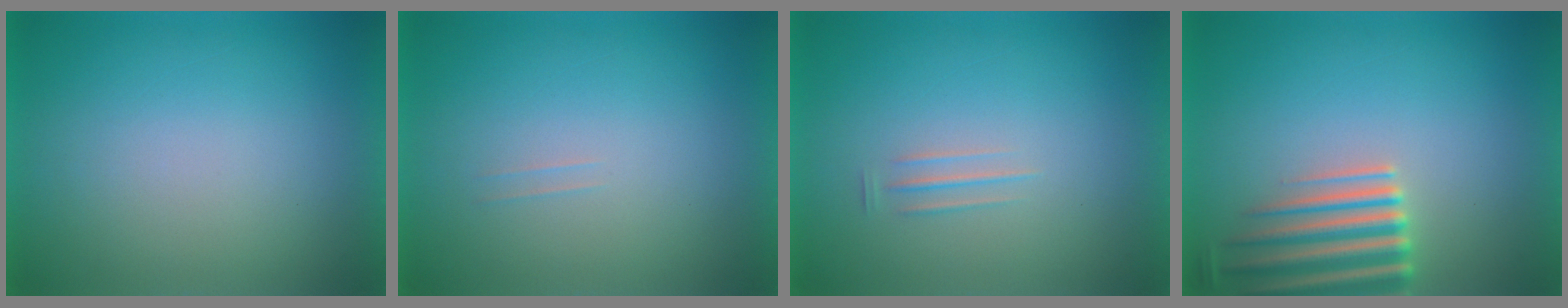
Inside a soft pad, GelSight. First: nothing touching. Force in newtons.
{"total": 1.0}
{"total": 1.5}
{"total": 6.0}